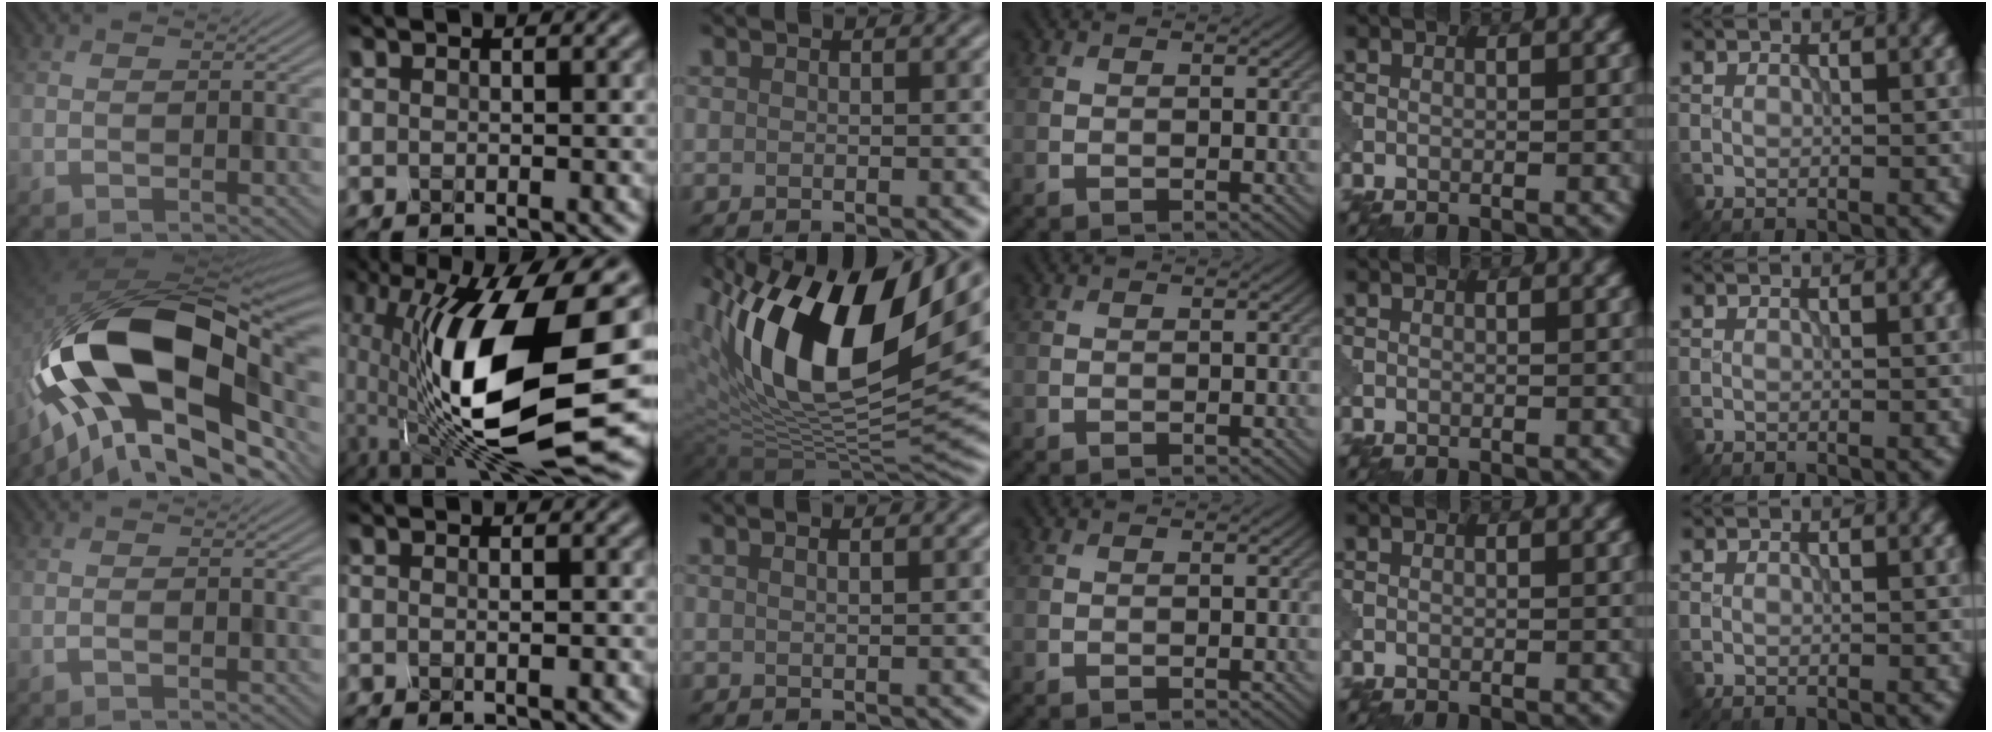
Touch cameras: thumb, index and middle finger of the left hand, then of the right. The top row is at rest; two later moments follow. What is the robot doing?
{"motion": "shake", "object": "medicine bottle"}